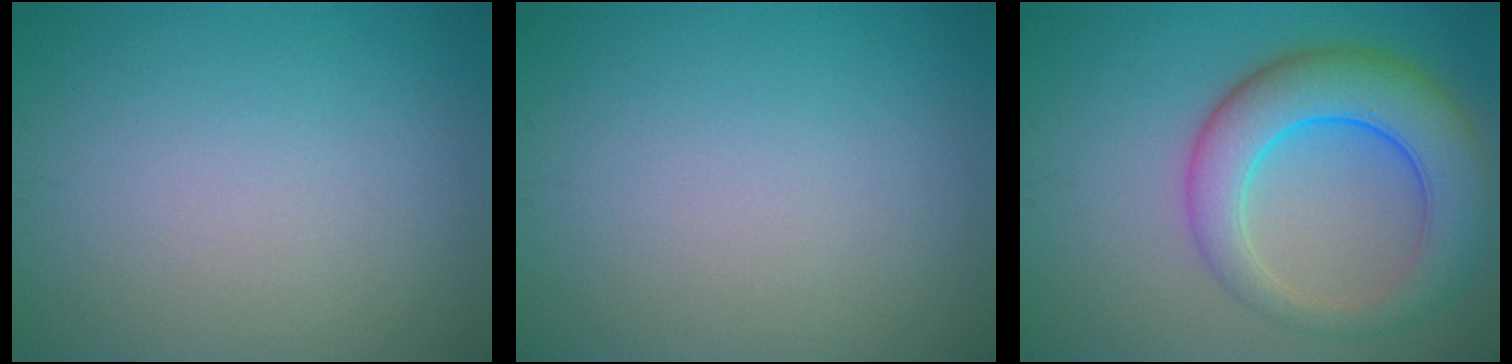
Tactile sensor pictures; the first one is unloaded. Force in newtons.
{"total": 0.0}
{"total": 8.0, "press": 8.0, "slide": 0.2}